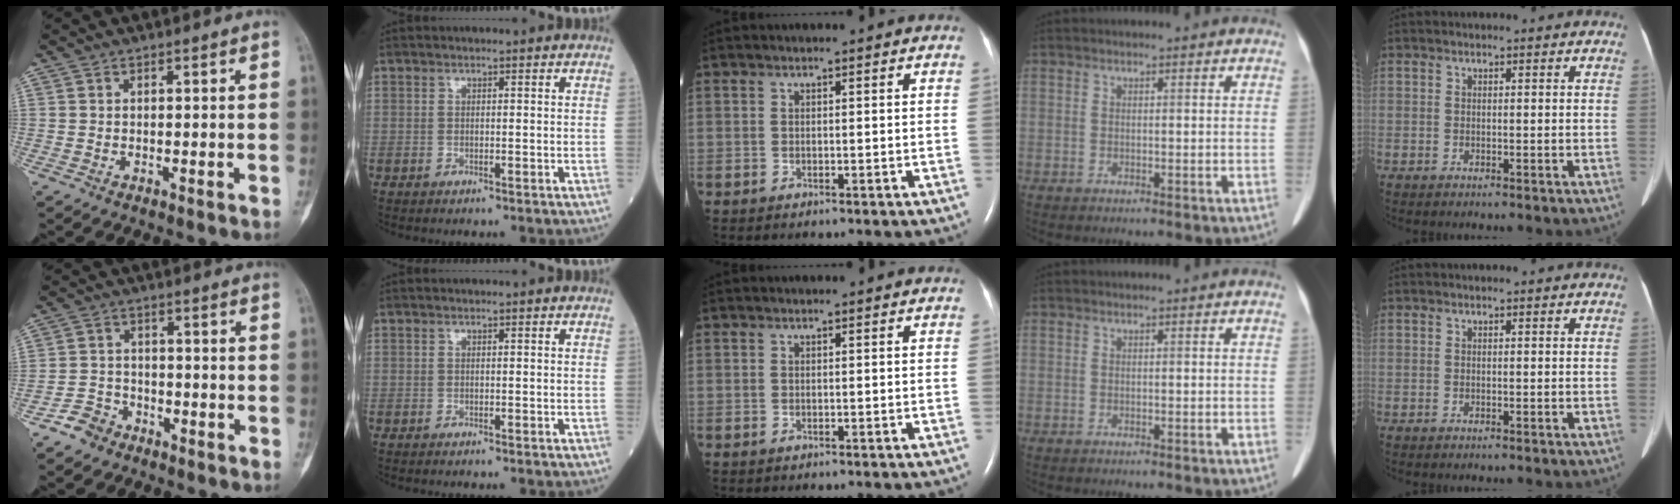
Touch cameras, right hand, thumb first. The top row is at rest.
{"thumb": {"total": 4.6, "force": [-3.4, 3.1, 0.7], "torque": [0.004, 0.026, -0.065]}}